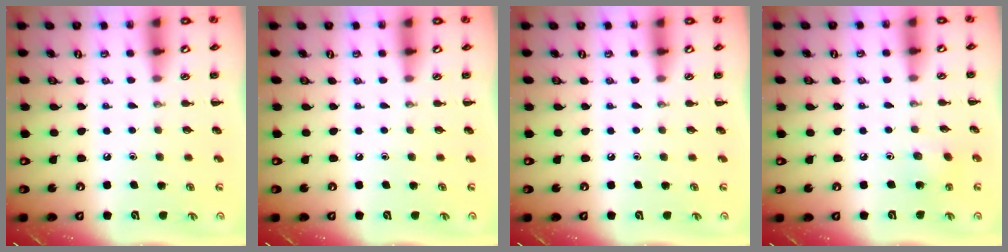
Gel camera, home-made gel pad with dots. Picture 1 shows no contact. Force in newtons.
{"total": 0.0}
{"total": 0.0}
{"total": 3.5, "press": 3.4, "slide": 0.8}